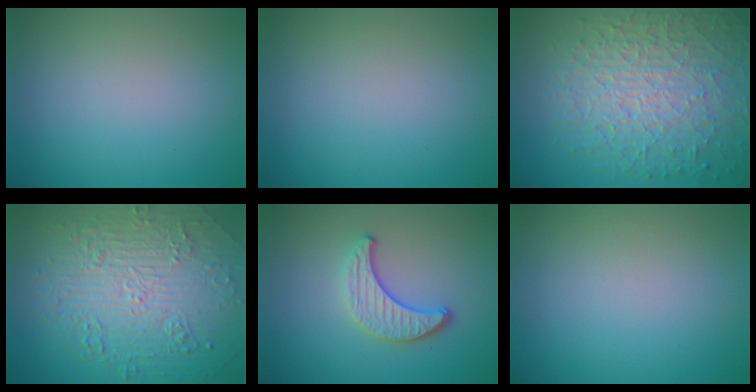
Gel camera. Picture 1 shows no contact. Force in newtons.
{"total": 0.0}
{"total": 10.1, "press": 6.6, "slide": 7.7}
{"total": 11.2, "press": 7.3, "slide": 8.4}
{"total": 3.3, "press": 2.8, "slide": 1.7}
{"total": 0.0}